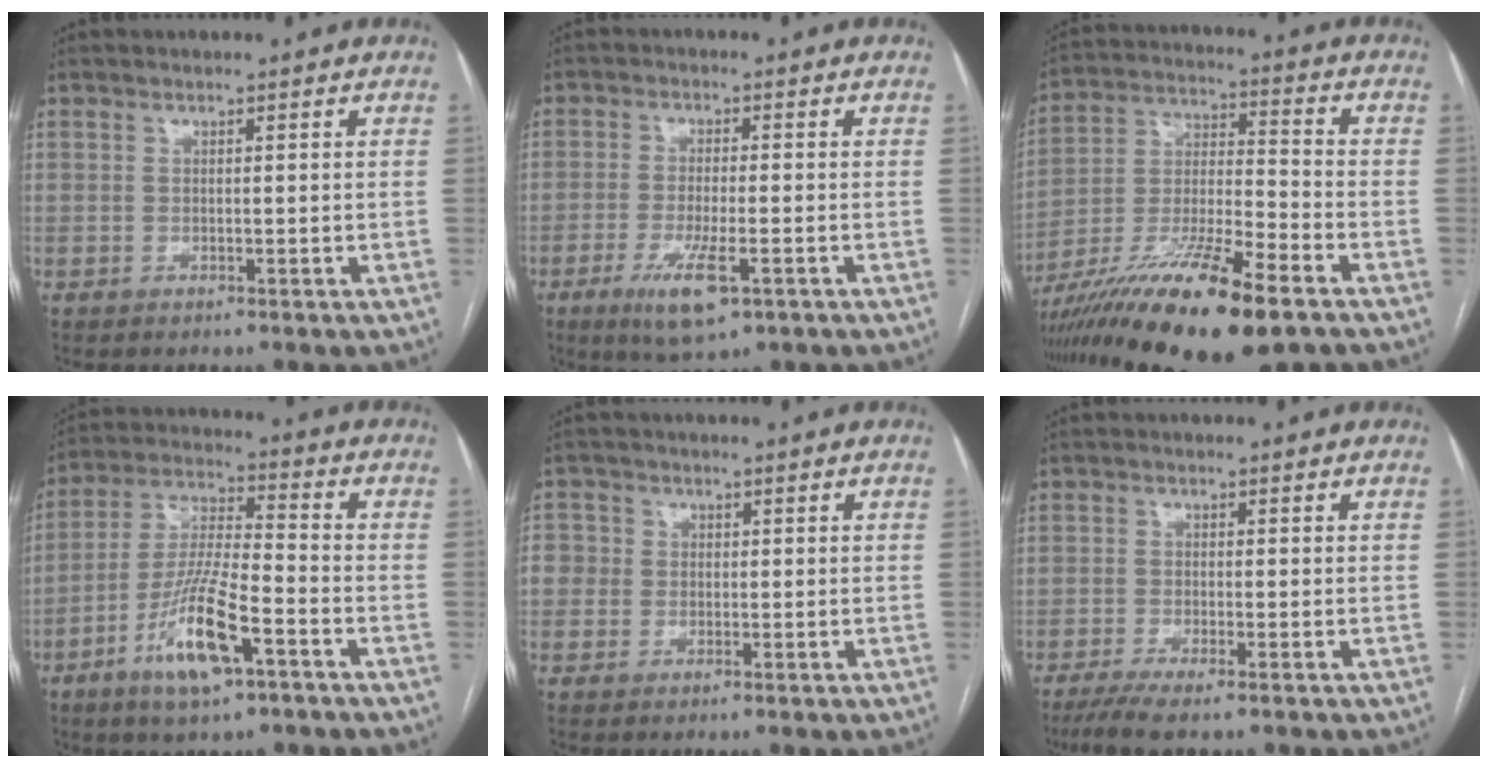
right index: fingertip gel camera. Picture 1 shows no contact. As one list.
[{"total": 7.5, "force": [-3.6, 1.5, 6.4], "torque": [-0.122, -0.017, -0.057]}, {"total": 19.9, "force": [-12.8, 2.2, 15.0], "torque": [-0.276, -0.037, -0.226]}, {"total": 12.8, "force": [-6.3, 2.3, 10.9], "torque": [-0.219, -0.009, -0.115]}, {"total": 3.1, "force": [-0.1, 3.1, 0.4], "torque": [0.007, 0.012, -0.007]}, {"total": 5.1, "force": [-3.6, 0.2, 3.6], "torque": [-0.061, -0.012, -0.063]}]